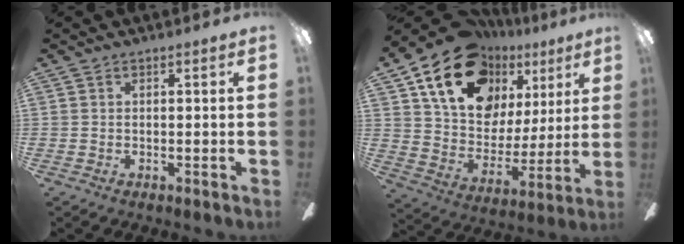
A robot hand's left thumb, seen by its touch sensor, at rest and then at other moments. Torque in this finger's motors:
{"motor_torque": [1.49, 1.60, 1.37, -1.40, 0.41]}